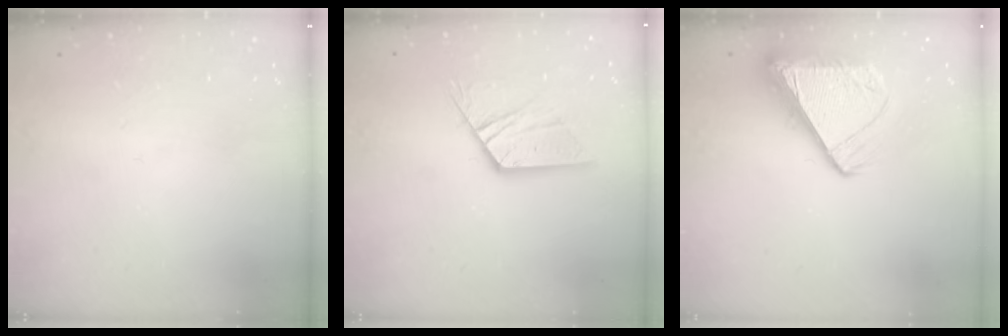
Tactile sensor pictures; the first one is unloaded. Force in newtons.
{"total": 11.7, "press": 11.7, "slide": 1.0}
{"total": 8.7, "press": 8.7, "slide": 0.8}